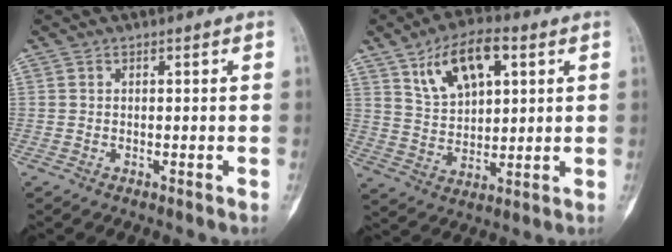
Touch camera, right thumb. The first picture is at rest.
{"total": 12.8, "force": [5.9, 6.6, 9.2], "torque": [-0.140, -0.010, 0.111]}